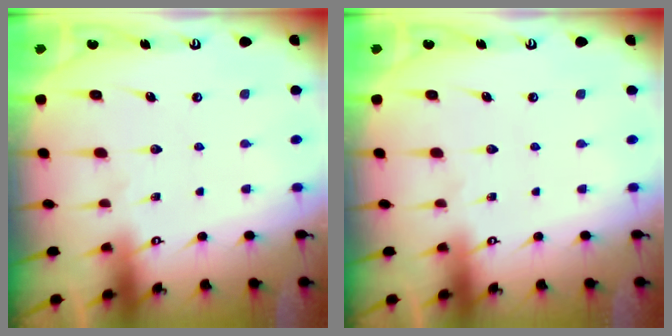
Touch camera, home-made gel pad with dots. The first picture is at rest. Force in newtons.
{"total": 0.0}